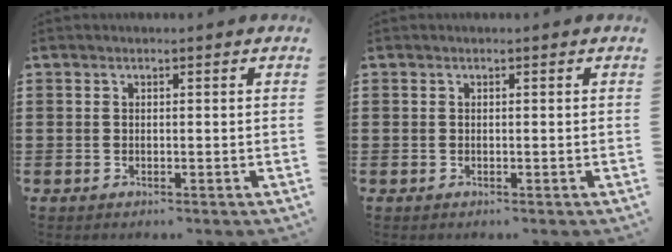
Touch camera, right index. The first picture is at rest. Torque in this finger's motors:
{"motor_torque": [0.66, 1.47, 0.00, 0.00]}